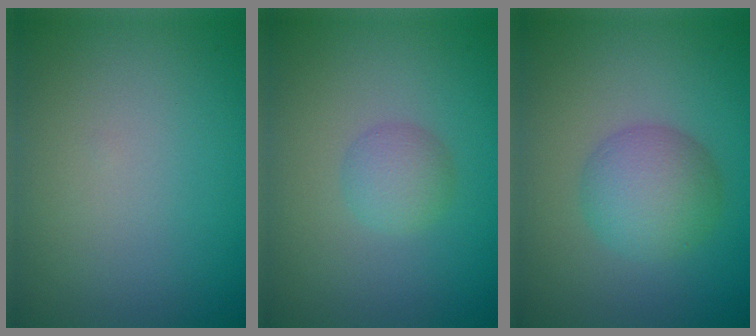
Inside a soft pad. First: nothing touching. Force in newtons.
{"total": 2.1, "press": 2.1, "slide": 0.1}
{"total": 4.4, "press": 4.4, "slide": 0.1}